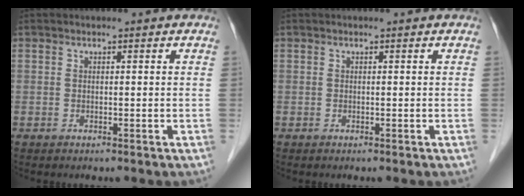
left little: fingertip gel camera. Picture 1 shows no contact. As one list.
[{"total": 0.0}]